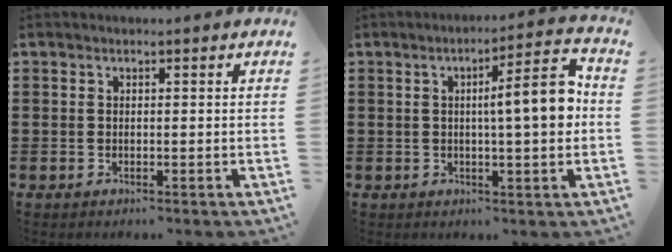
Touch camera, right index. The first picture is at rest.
{"total": 8.6, "force": [0.8, 1.3, 8.5], "torque": [-0.122, -0.010, 0.002]}